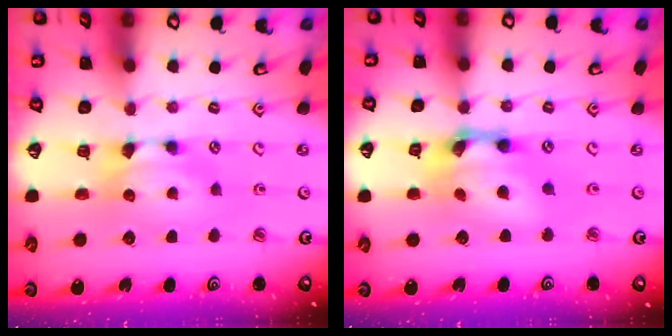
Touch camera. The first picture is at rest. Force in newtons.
{"total": 6.1, "press": 5.8, "slide": 1.8}